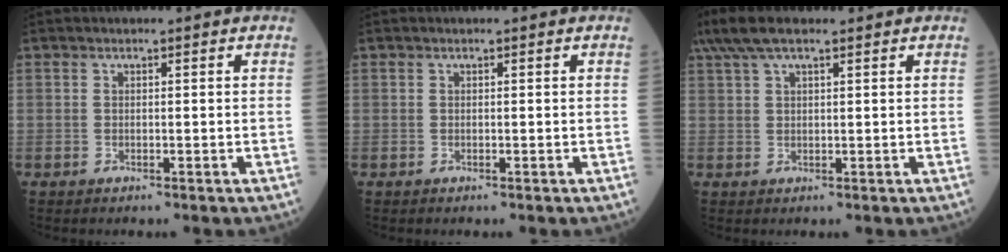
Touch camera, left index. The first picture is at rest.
{"total": 0.0}
{"total": 6.6, "force": [4.9, 1.6, 4.2], "torque": [-0.094, 0.038, 0.095]}